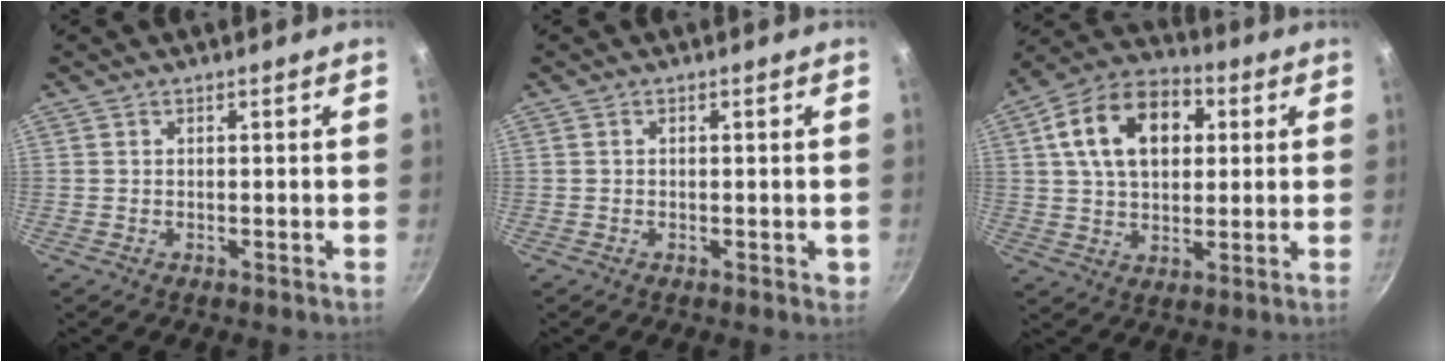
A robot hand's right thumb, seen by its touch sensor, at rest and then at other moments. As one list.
[{"total": 1.7, "force": [-0.3, 0.9, 1.4], "torque": [-0.011, 0.002, -0.003]}, {"total": 16.5, "force": [4.2, 11.1, 11.5], "torque": [-0.170, 0.016, 0.059]}]